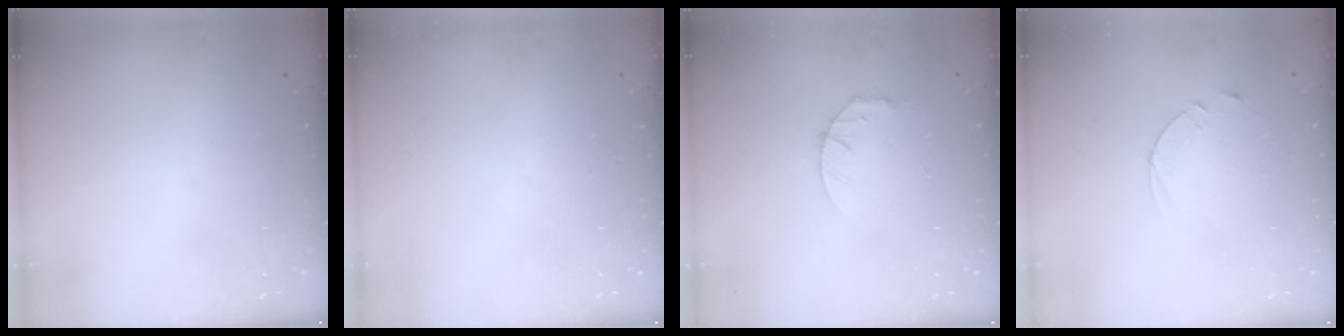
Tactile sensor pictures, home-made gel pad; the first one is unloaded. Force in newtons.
{"total": 0.0}
{"total": 3.6, "press": 3.6, "slide": 0.5}
{"total": 2.4, "press": 2.3, "slide": 0.2}